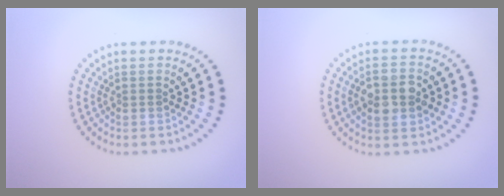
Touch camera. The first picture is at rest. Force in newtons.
{"total": 4.5, "press": 4.5, "slide": 0.2}